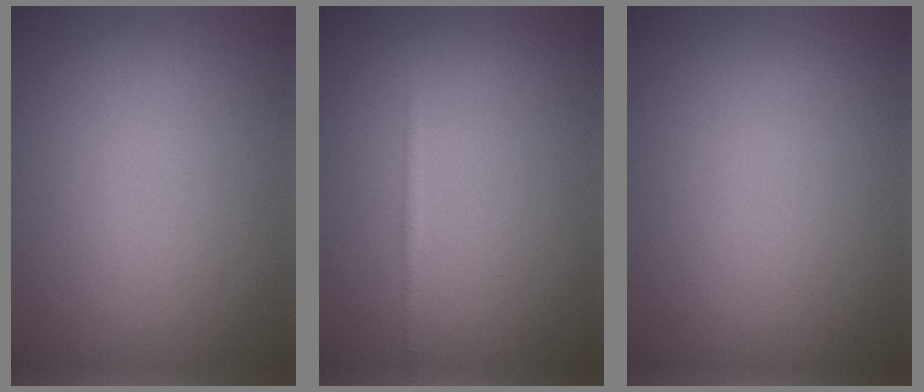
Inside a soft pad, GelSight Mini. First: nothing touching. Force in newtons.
{"total": 0.8, "press": 0.8, "slide": 0.0}
{"total": 0.0}